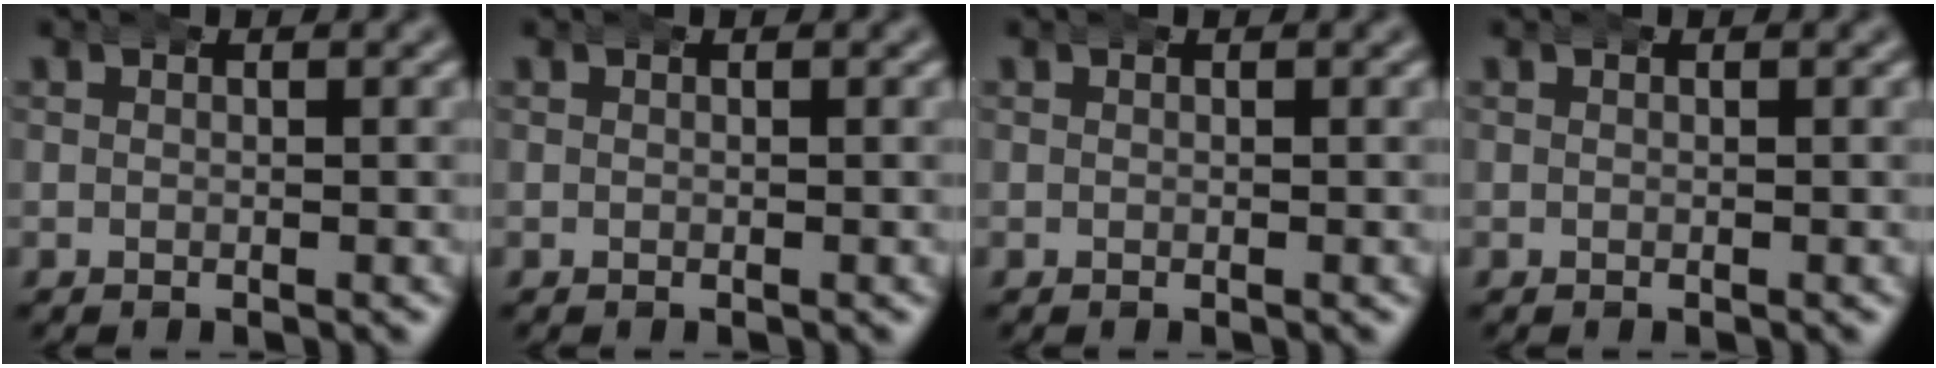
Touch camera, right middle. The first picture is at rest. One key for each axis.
{"total": 0.0}
{"total": 0.0}
{"total": 0.0}